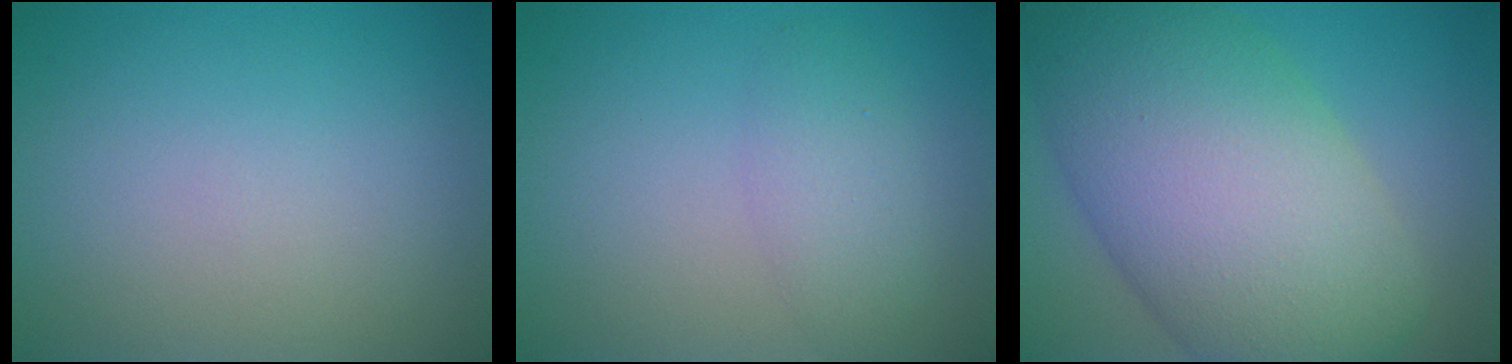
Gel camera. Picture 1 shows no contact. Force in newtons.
{"total": 2.5, "press": 2.5, "slide": 0.0}
{"total": 14.0, "press": 14.0, "slide": 0.2}